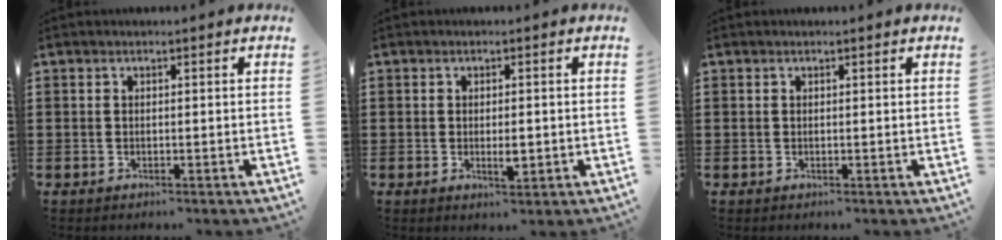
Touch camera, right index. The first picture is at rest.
{"total": 2.3, "force": [-0.3, 0.8, 2.2], "torque": [-0.039, 0.000, -0.005]}
{"total": 0.0}